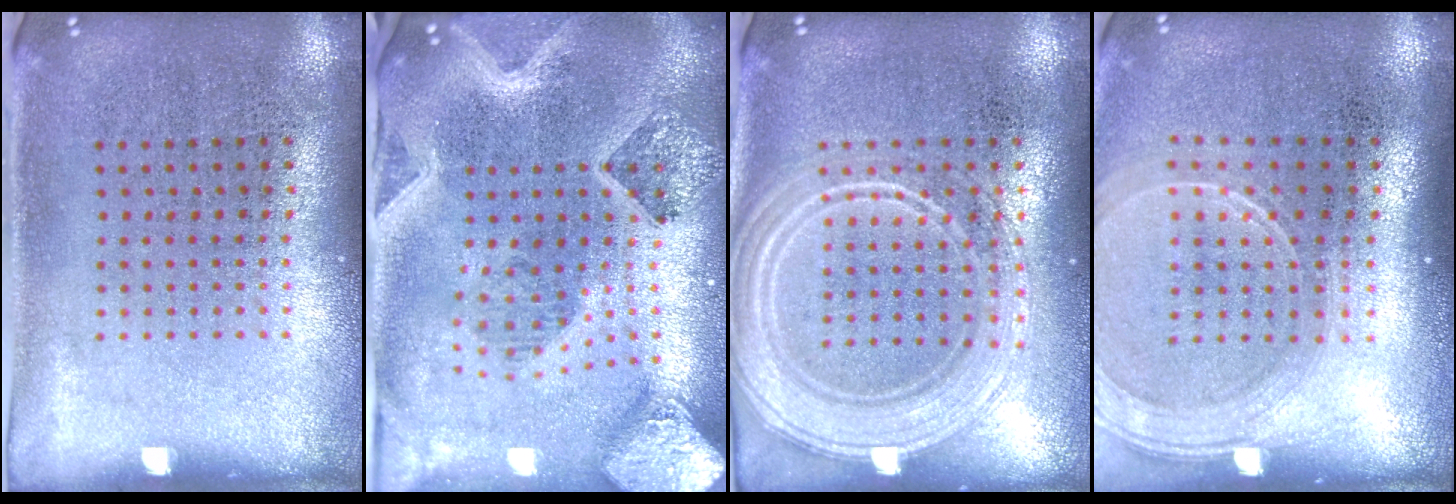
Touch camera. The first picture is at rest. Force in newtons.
{"total": 4.2, "press": 3.3, "slide": 2.7}
{"total": 2.5, "press": 2.5, "slide": 0.4}
{"total": 1.8, "press": 1.6, "slide": 0.8}